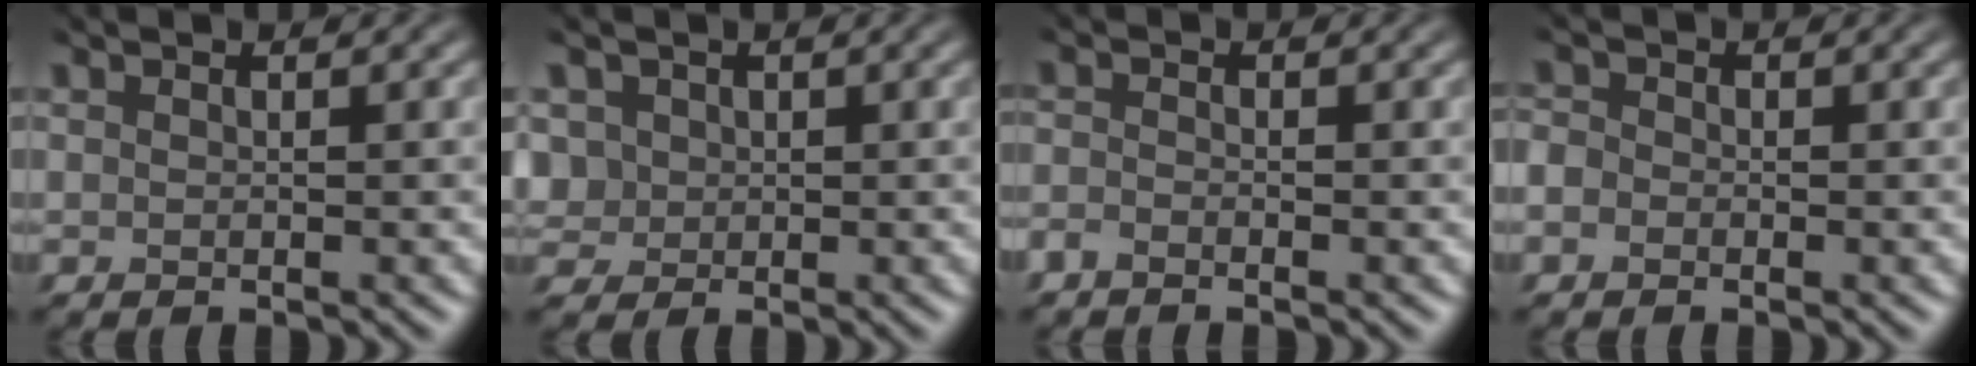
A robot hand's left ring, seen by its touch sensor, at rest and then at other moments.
{"total": 2.2, "force": [0.1, 2.0, 0.8], "torque": [-0.048, -0.004, 0.016]}
{"total": 1.7, "force": [-1.7, -0.3, 0.1], "torque": [-0.012, -0.002, -0.024]}
{"total": 1.6, "force": [-1.4, 0.8, -0.4], "torque": [-0.005, -0.004, -0.017]}